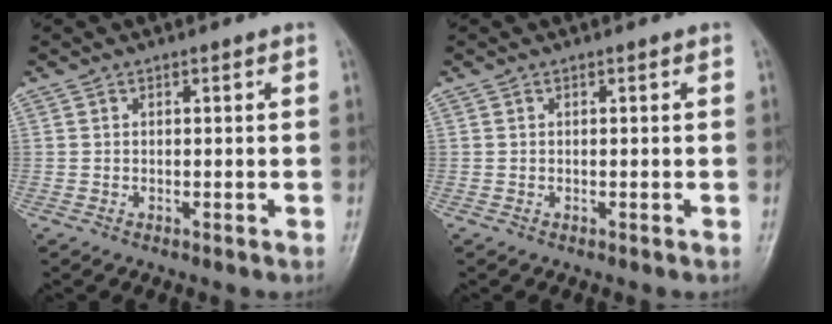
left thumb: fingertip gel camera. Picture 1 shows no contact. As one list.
[{"total": 0.0}]